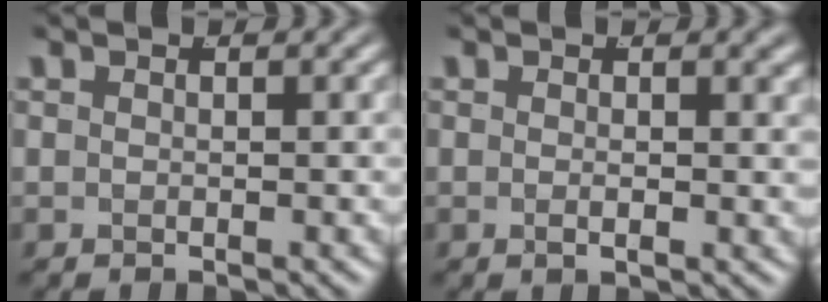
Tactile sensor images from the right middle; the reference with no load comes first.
{"total": 1.2, "force": [0.1, -0.2, 1.2], "torque": [-0.018, -0.006, 0.002]}